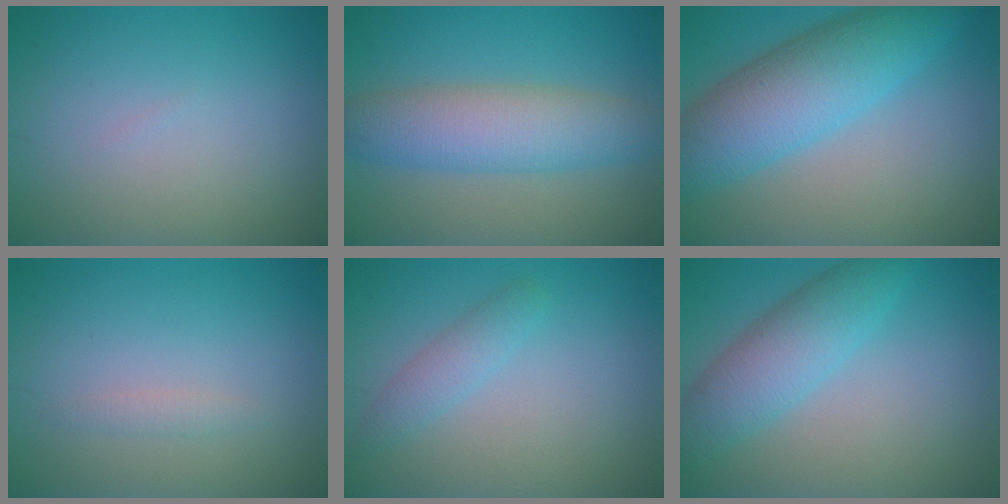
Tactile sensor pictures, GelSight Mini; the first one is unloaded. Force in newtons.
{"total": 6.2, "press": 6.2, "slide": 0.0}
{"total": 8.0, "press": 8.0, "slide": 0.2}
{"total": 0.8, "press": 0.8, "slide": 0.1}
{"total": 1.9, "press": 1.9, "slide": 0.1}
{"total": 5.1, "press": 5.1, "slide": 0.1}